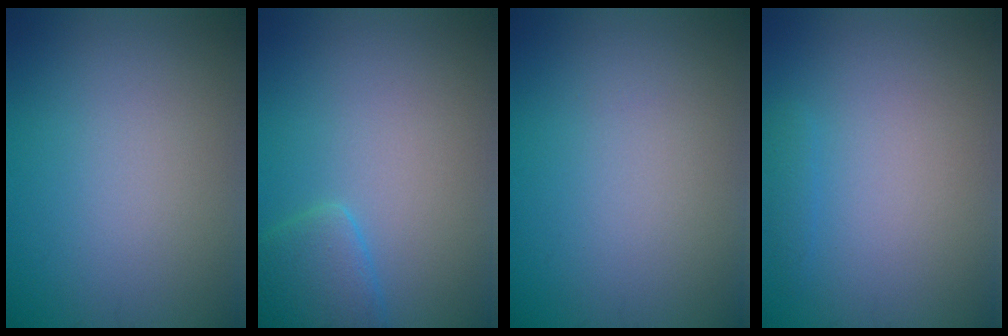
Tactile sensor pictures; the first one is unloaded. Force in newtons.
{"total": 2.9, "press": 2.9, "slide": 0.2}
{"total": 0.0}
{"total": 0.7, "press": 0.7, "slide": 0.1}